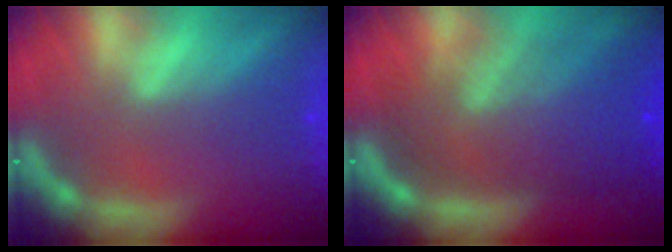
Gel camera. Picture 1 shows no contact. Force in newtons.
{"total": 10.0}